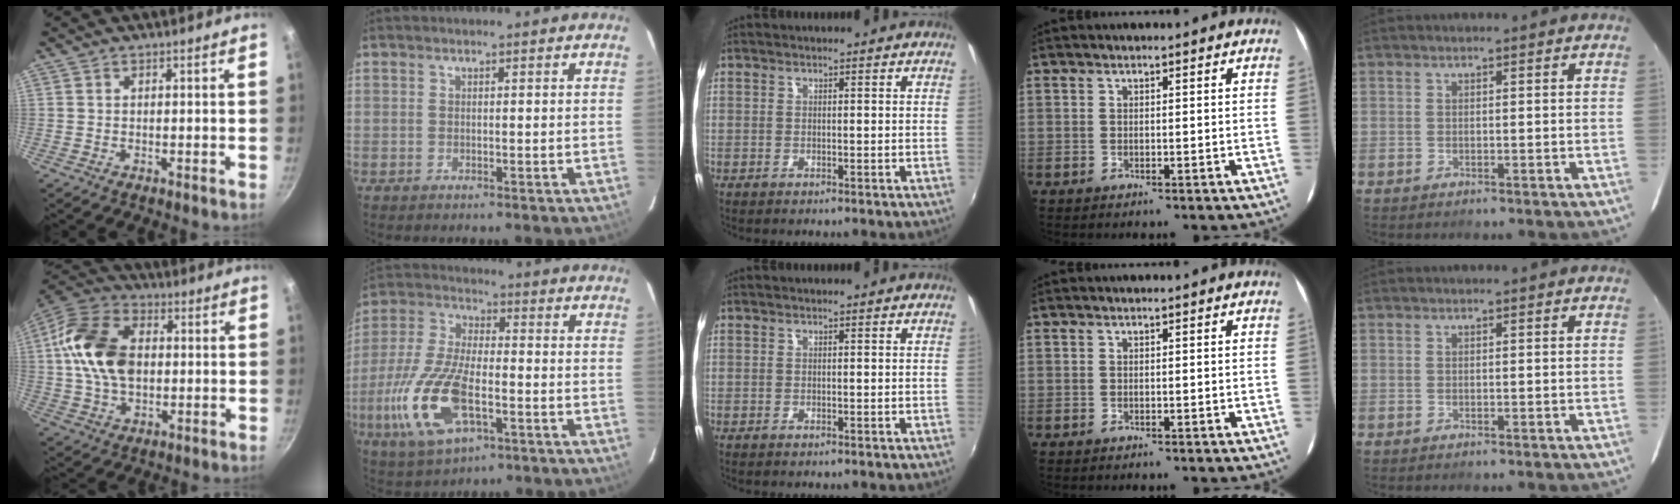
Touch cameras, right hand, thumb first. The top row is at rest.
{"thumb": {"total": 16.5, "force": [1.3, 11.1, 12.2], "torque": [-0.210, 0.020, 0.009]}, "index": {"total": 17.8, "force": [-5.9, 7.9, 14.8], "torque": [-0.334, -0.017, -0.106]}}